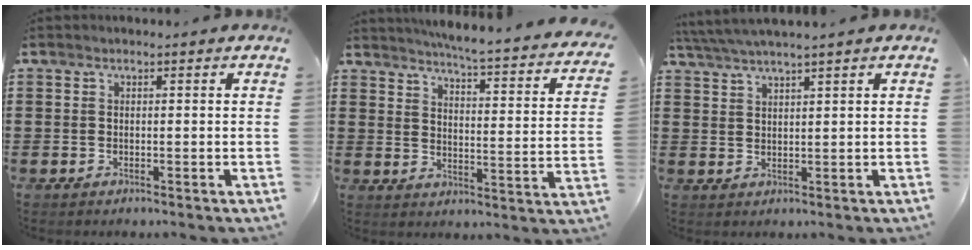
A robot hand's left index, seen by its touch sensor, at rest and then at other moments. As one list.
[{"total": 4.4, "force": [4.0, -0.6, 1.6], "torque": [-0.046, -0.042, 0.058]}, {"total": 3.1, "force": [2.8, -0.6, 1.2], "torque": [-0.031, -0.005, 0.051]}]